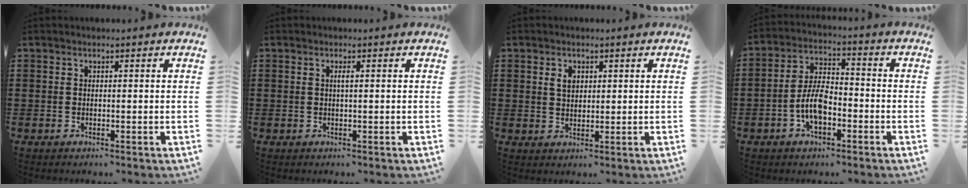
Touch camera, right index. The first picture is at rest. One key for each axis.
{"total": 0.8, "fx": 0.1, "fy": -0.1, "fz": 0.8, "tx": -0.014, "ty": -0.003, "tz": 0.001}
{"total": 2.3, "fx": 0.9, "fy": 1.6, "fz": 1.4, "tx": -0.033, "ty": 0.007, "tz": 0.017}
{"total": 6.8, "fx": -2.6, "fy": 3.2, "fz": 5.4, "tx": -0.122, "ty": 0.003, "tz": -0.055}